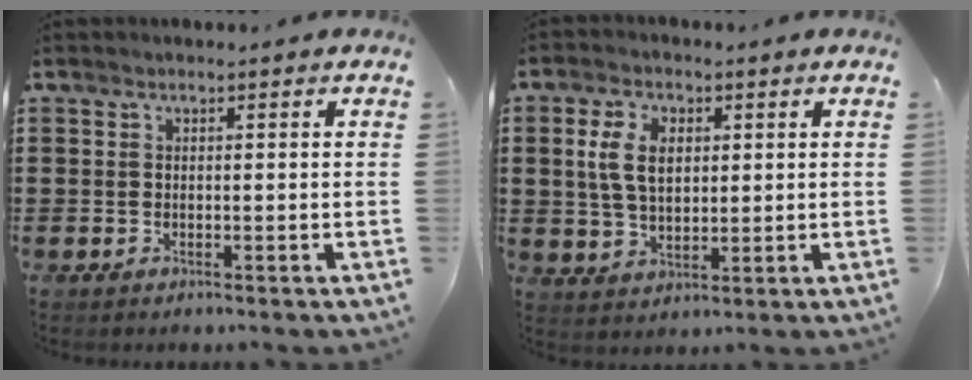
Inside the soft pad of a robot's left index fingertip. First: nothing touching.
{"total": 6.4, "force": [1.5, 3.8, 4.9], "torque": [-0.121, 0.008, 0.021]}